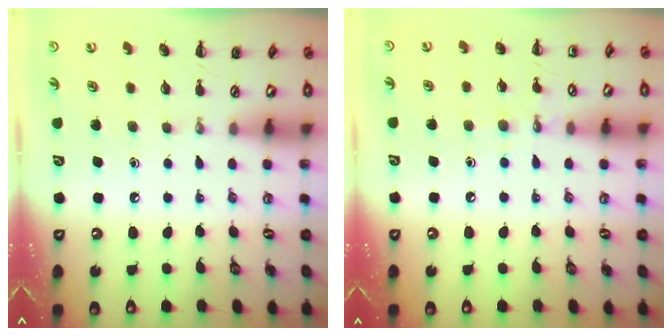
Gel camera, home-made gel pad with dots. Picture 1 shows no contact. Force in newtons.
{"total": 6.9, "press": 6.7, "slide": 1.7}